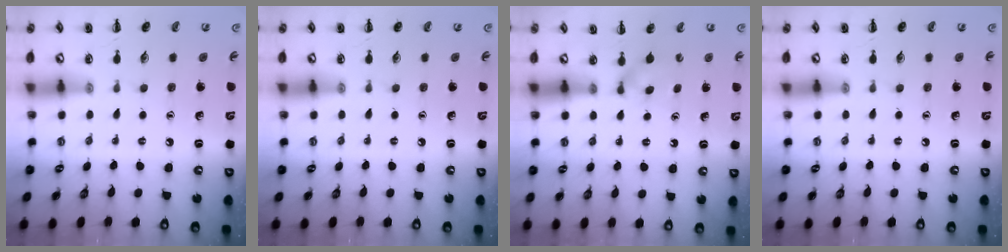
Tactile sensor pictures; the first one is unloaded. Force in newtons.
{"total": 0.0}
{"total": 2.5, "press": 2.3, "slide": 1.0}
{"total": 0.0}